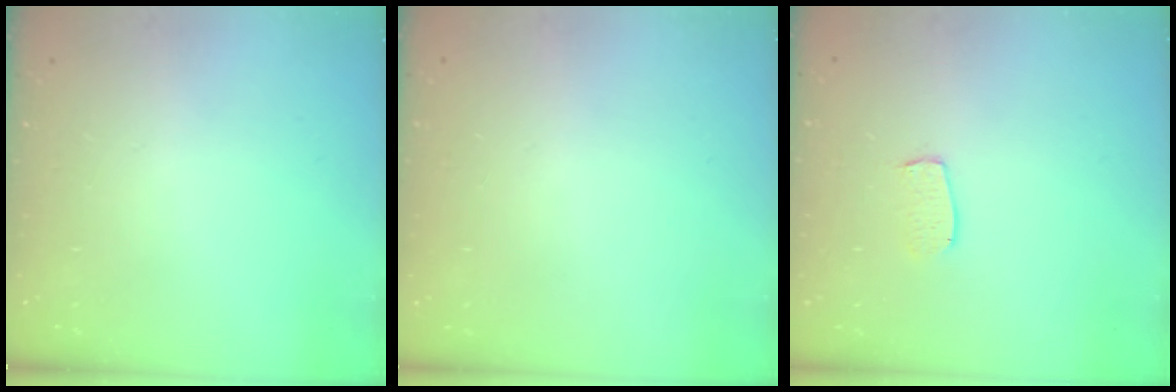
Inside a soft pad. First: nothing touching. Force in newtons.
{"total": 0.0}
{"total": 6.1, "press": 6.1, "slide": 0.3}